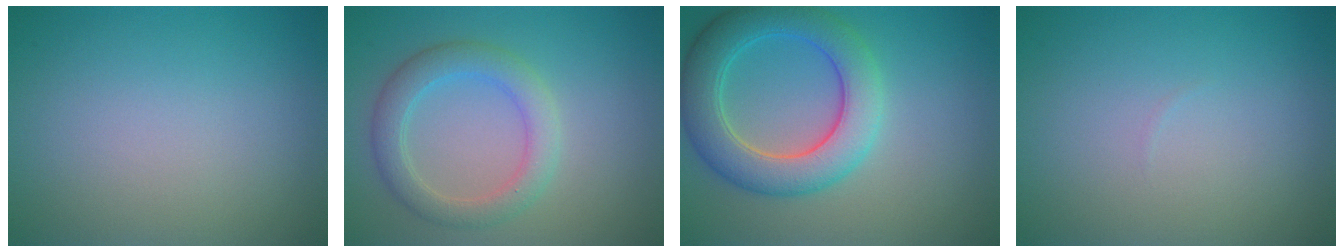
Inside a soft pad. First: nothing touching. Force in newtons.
{"total": 3.6, "press": 3.6, "slide": 0.4}
{"total": 6.7, "press": 6.7, "slide": 0.2}
{"total": 0.0}